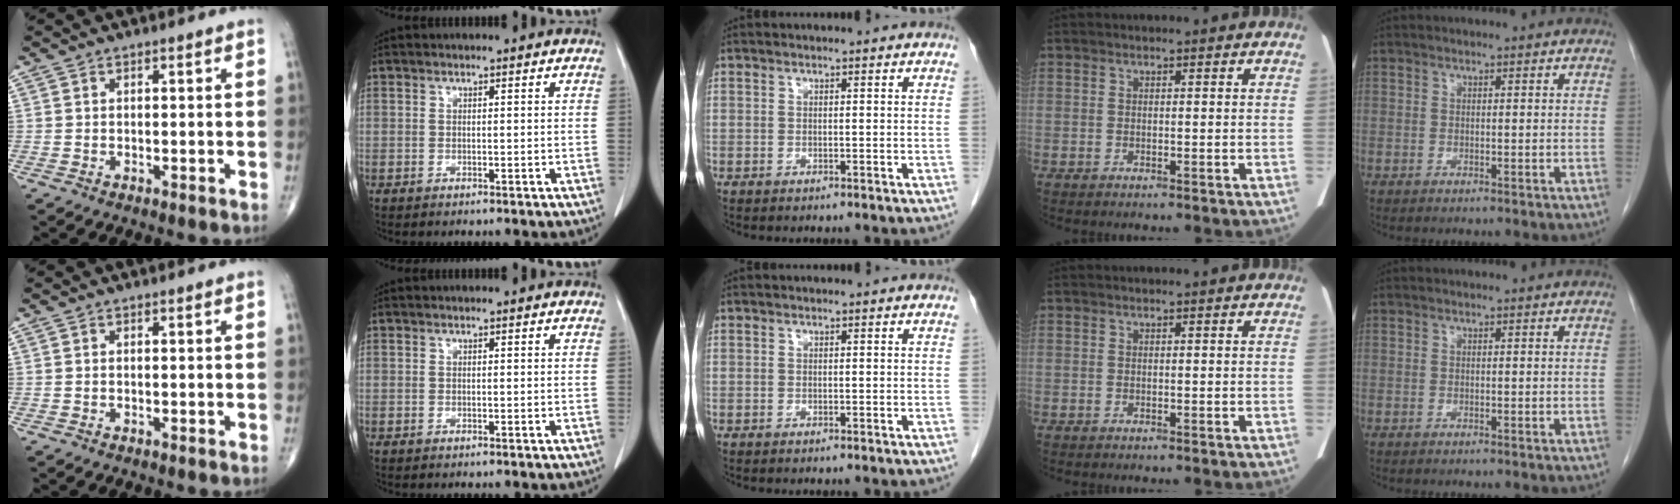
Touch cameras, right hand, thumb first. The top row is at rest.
{}